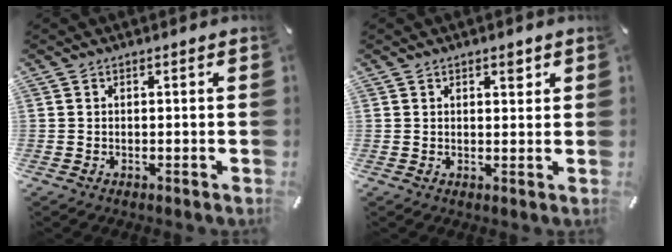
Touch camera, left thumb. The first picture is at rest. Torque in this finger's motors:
{"motor_torque": [0.04, -0.26, -0.03, 0.01, -0.01]}